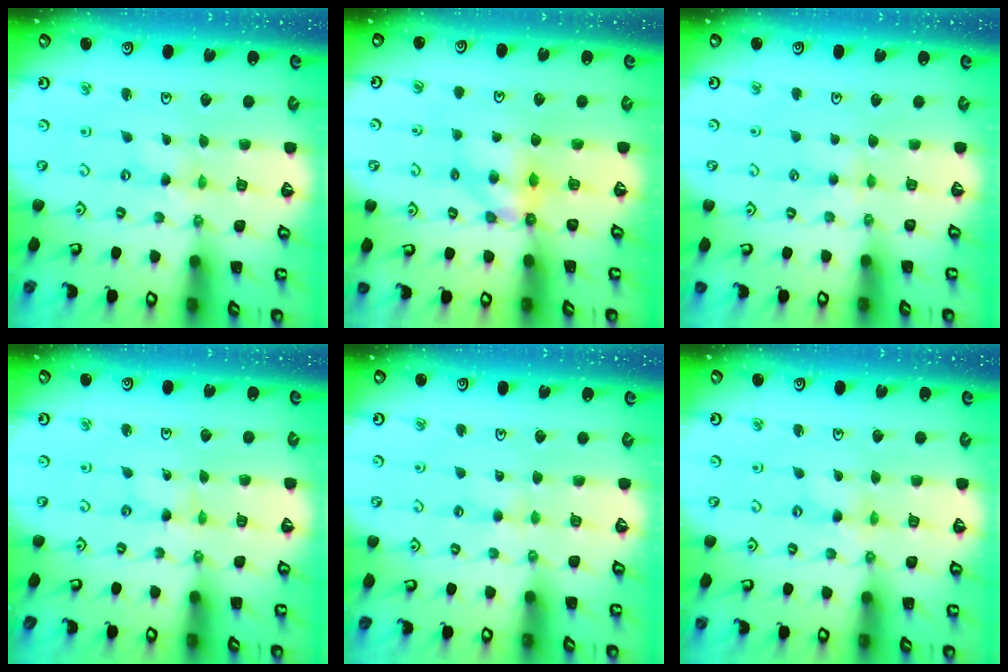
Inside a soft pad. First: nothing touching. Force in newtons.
{"total": 5.6, "press": 5.6, "slide": 0.2}
{"total": 3.7, "press": 3.6, "slide": 0.4}
{"total": 0.0}
{"total": 2.3, "press": 2.2, "slide": 0.5}
{"total": 0.0}